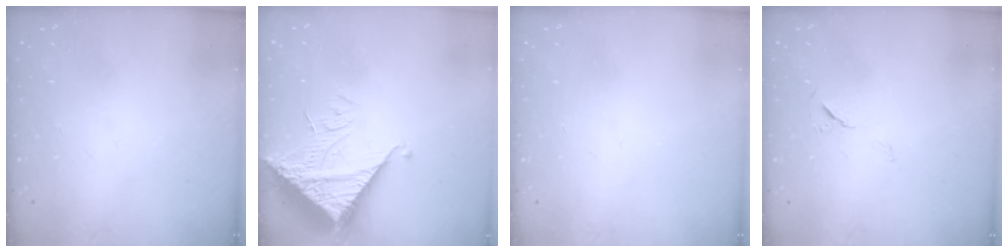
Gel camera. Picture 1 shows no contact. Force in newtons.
{"total": 12.1, "press": 12.0, "slide": 1.3}
{"total": 0.0}
{"total": 5.8, "press": 5.4, "slide": 2.2}